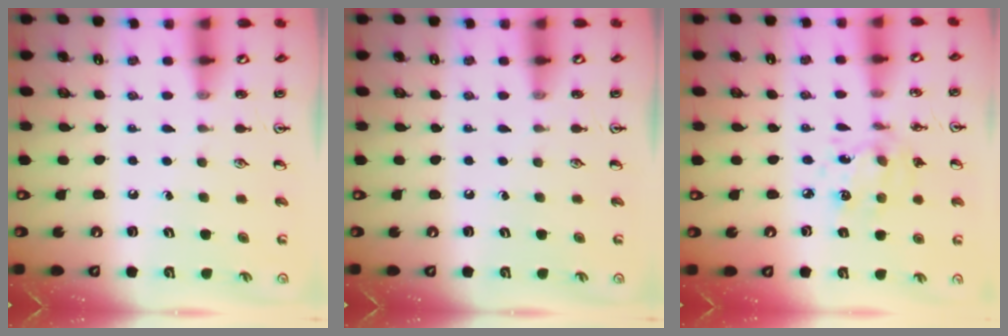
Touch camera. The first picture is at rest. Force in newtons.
{"total": 0.0}
{"total": 6.8, "press": 6.8, "slide": 0.5}